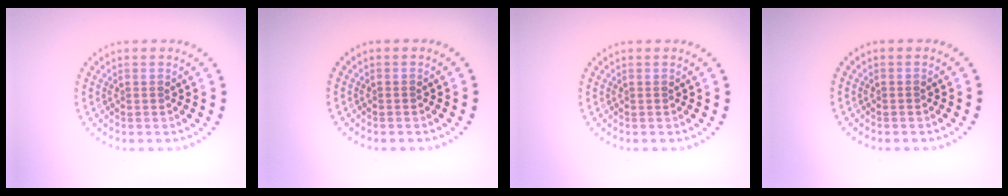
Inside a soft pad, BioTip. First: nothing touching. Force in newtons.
{"total": 0.0}
{"total": 0.0}
{"total": 0.0}